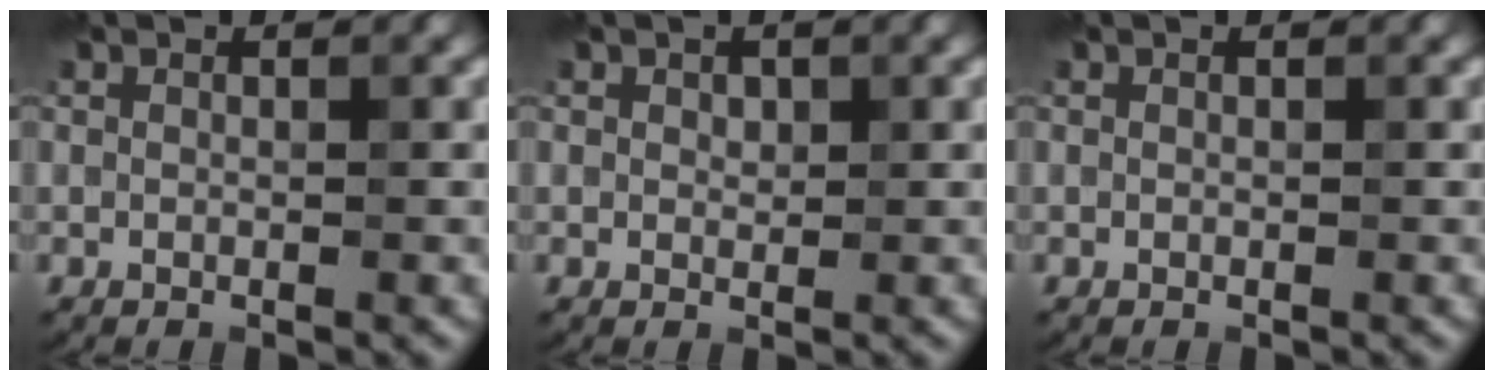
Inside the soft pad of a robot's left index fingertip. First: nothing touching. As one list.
[{"total": 0.8, "force": [0.5, 0.5, 0.4], "torque": [-0.007, -0.002, 0.009]}, {"total": 0.0}]